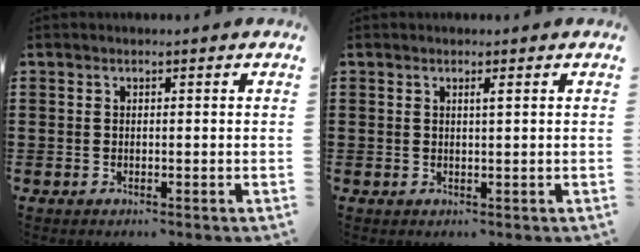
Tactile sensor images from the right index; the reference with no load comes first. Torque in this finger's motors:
{"motor_torque": [0.31, 0.44, 0.00, 0.00]}